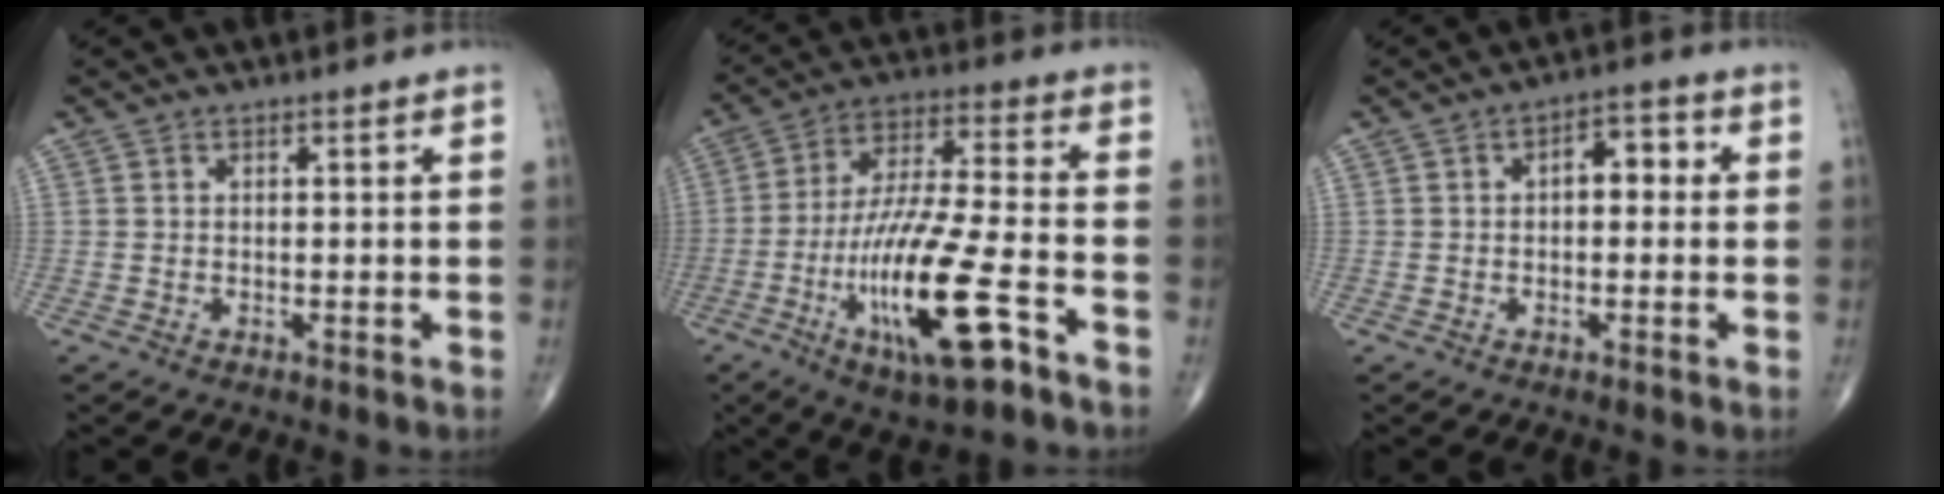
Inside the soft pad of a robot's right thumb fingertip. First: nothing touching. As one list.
[{"total": 19.2, "force": [-8.0, 4.4, 16.9], "torque": [-0.340, 0.020, -0.133]}, {"total": 5.1, "force": [0.4, 2.9, 4.1], "torque": [-0.038, 0.018, -0.002]}]